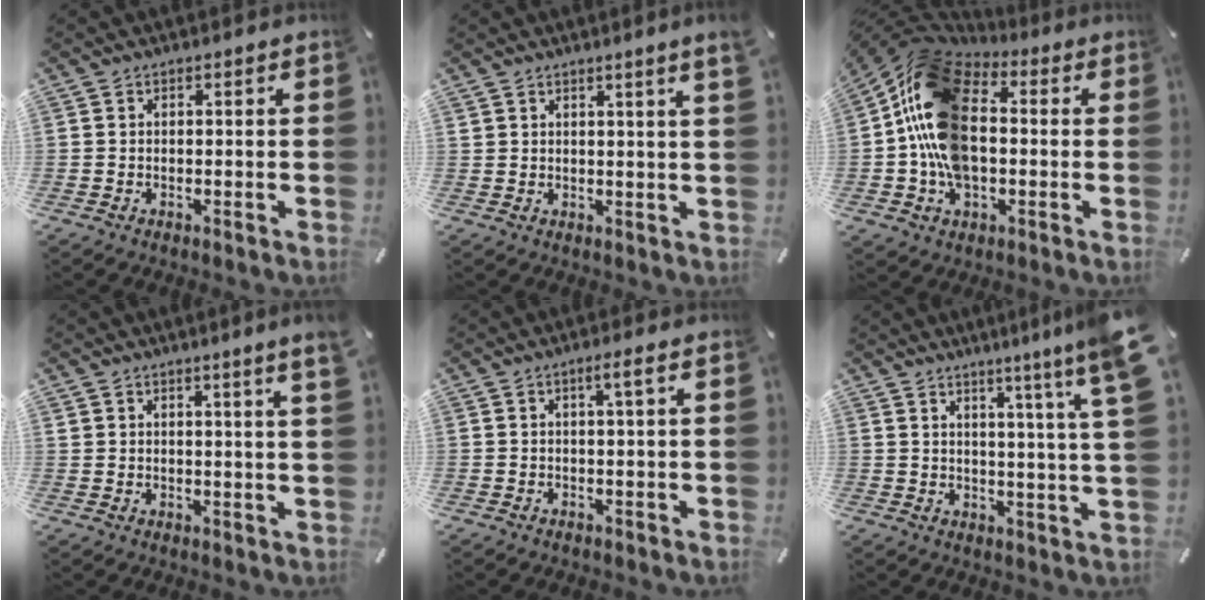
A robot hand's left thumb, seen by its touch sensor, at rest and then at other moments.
{"total": 2.5, "force": [1.8, -0.2, 1.8], "torque": [-0.028, -0.007, 0.031]}
{"total": 19.3, "force": [-0.1, 13.6, 13.7], "torque": [-0.292, 0.015, -0.004]}
{"total": 3.2, "force": [2.2, -0.3, 2.2], "torque": [-0.038, -0.010, 0.038]}
{"total": 3.1, "force": [0.7, 0.1, 3.1], "torque": [-0.058, -0.001, 0.009]}
{"total": 9.6, "force": [5.9, -0.8, 7.5], "torque": [-0.117, -0.043, 0.090]}